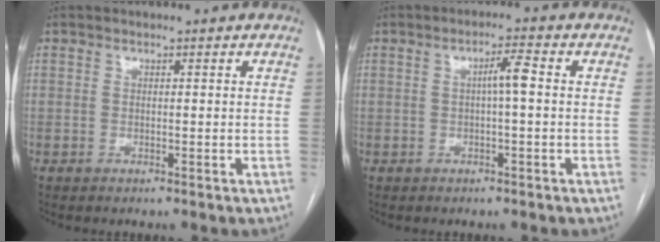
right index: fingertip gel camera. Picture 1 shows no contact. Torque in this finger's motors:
{"motor_torque": [0.50, 0.03, 0.23, 0.06]}